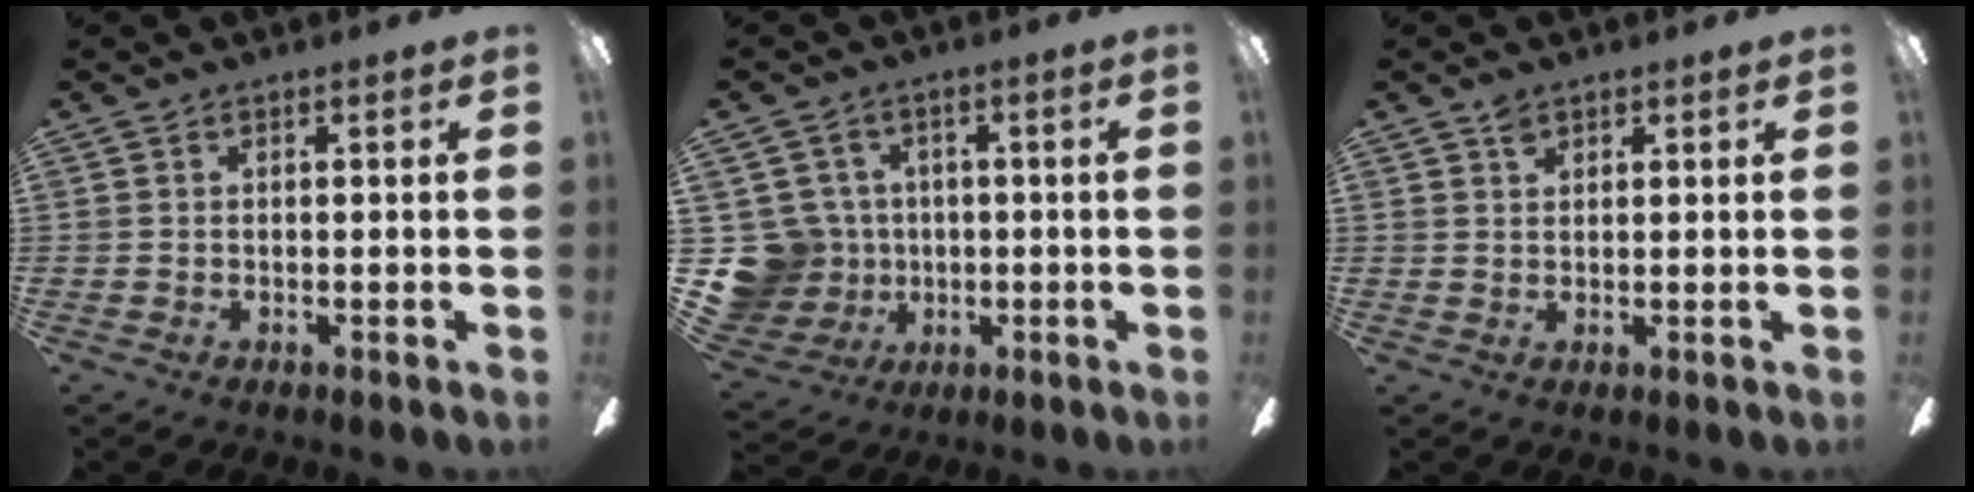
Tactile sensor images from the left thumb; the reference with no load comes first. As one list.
[{"total": 11.3, "force": [-0.1, 10.9, 2.9], "torque": [-0.106, 0.004, 0.007]}, {"total": 2.0, "force": [1.5, 1.1, 0.9], "torque": [-0.020, 0.001, 0.027]}]